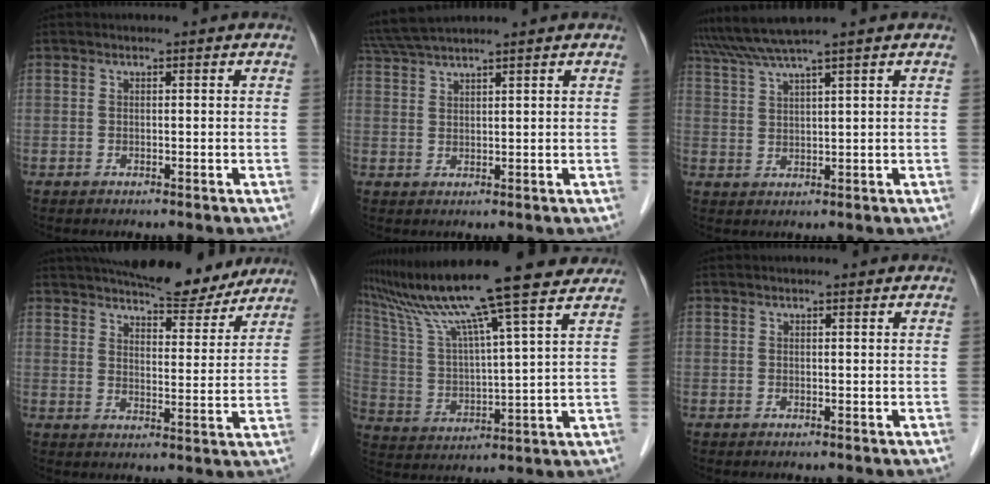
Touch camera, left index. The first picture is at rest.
{"total": 7.5, "force": [6.7, -0.6, 3.4], "torque": [-0.064, 0.039, 0.119]}
{"total": 5.3, "force": [4.5, -1.8, 2.2], "torque": [-0.049, 0.015, 0.093]}
{"total": 16.0, "force": [14.4, 3.6, 6.1], "torque": [-0.083, 0.004, 0.195]}
{"total": 20.6, "force": [17.1, -0.5, 11.4], "torque": [-0.198, 0.016, 0.270]}
{"total": 1.0, "force": [0.9, 0.1, 0.4], "torque": [-0.009, 0.013, 0.016]}